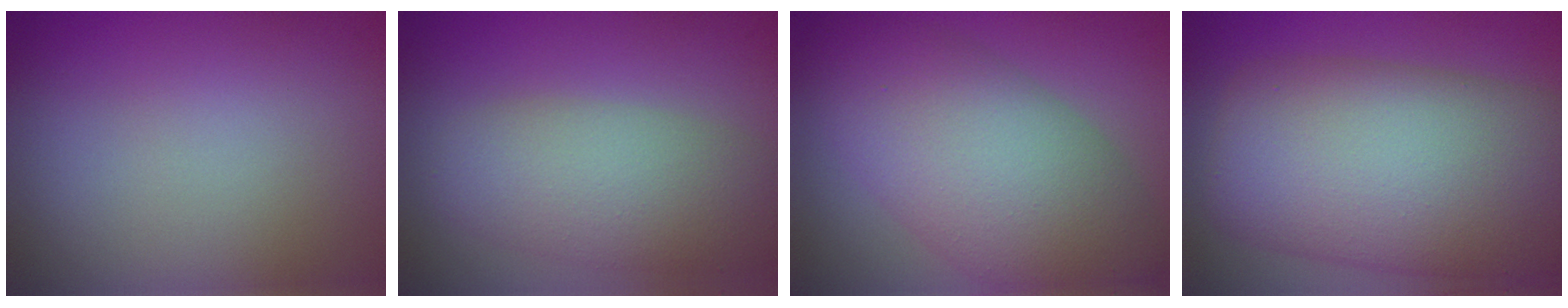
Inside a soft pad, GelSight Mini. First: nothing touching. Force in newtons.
{"total": 5.5, "press": 5.5, "slide": 0.3}
{"total": 9.9, "press": 9.9, "slide": 0.4}
{"total": 15.4, "press": 15.3, "slide": 0.5}